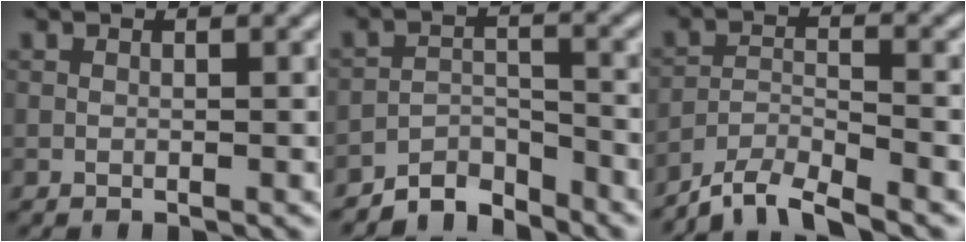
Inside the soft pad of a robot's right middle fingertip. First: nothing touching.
{"total": 3.6, "force": [-3.5, 0.5, 0.2], "torque": [0.001, 0.015, -0.065]}
{"total": 5.6, "force": [-5.3, 0.8, 1.8], "torque": [-0.032, 0.003, -0.091]}